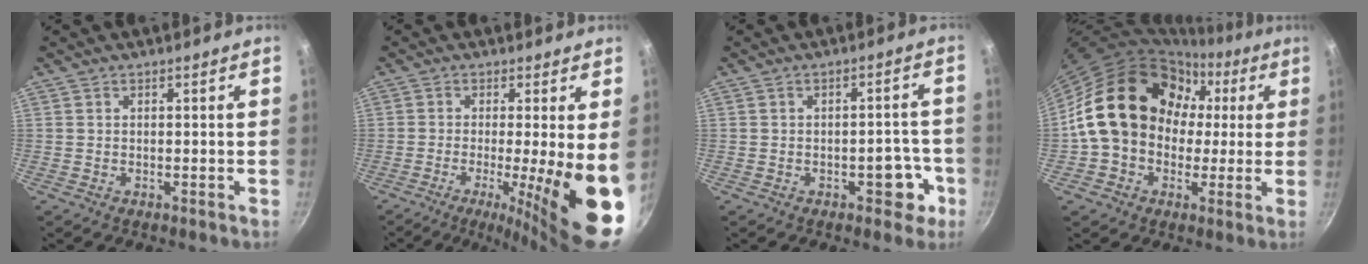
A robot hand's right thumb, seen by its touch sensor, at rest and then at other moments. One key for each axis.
{"total": 13.3, "fx": -2.9, "fy": 1.4, "fz": 12.9, "tx": -0.188, "ty": -0.014, "tz": -0.039}
{"total": 6.2, "fx": -2.6, "fy": 3.5, "fz": 4.4, "tx": -0.018, "ty": 0.026, "tz": -0.029}
{"total": 20.0, "fx": 1.7, "fy": 16.4, "fz": 11.3, "tx": -0.152, "ty": 0.052, "tz": 0.024}